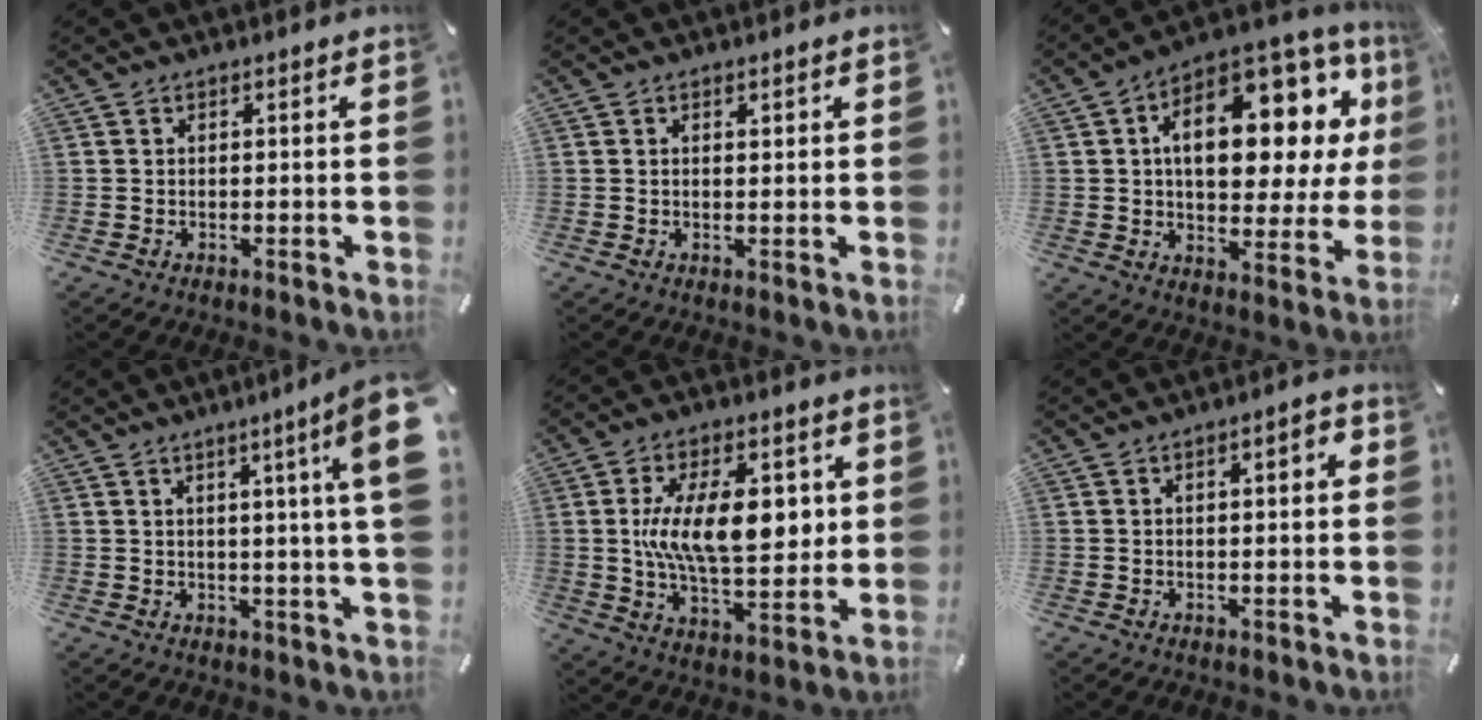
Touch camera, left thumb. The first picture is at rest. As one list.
[{"total": 0.7, "force": [0.3, 0.5, 0.4], "torque": [-0.001, -0.001, 0.004]}, {"total": 19.7, "force": [6.5, 11.1, 14.9], "torque": [-0.211, -0.043, 0.102]}, {"total": 10.6, "force": [3.9, -0.4, 9.9], "torque": [-0.153, -0.027, 0.058]}, {"total": 16.7, "force": [2.7, 8.3, 14.3], "torque": [-0.265, -0.003, 0.040]}, {"total": 3.0, "force": [0.3, 1.2, 2.7], "torque": [-0.035, 0.002, 0.000]}]